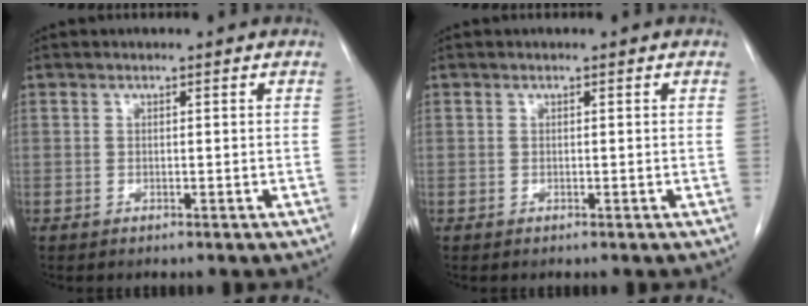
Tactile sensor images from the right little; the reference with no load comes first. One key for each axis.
{"total": 0.0}